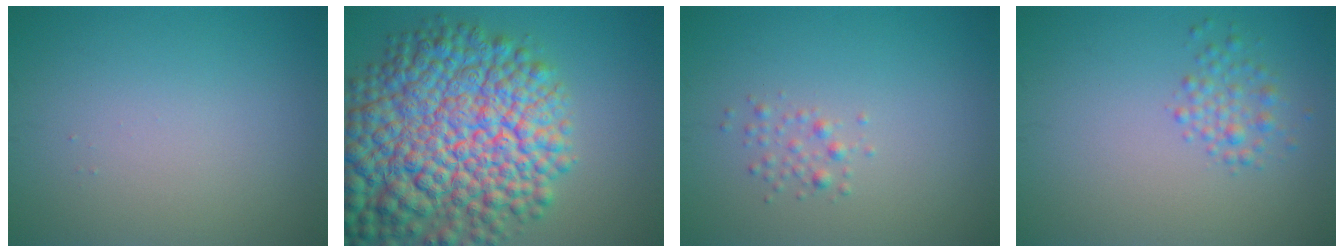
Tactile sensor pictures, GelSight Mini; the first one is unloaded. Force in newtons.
{"total": 15.2, "press": 15.2, "slide": 0.5}
{"total": 1.2, "press": 1.2, "slide": 0.0}
{"total": 1.9, "press": 1.9, "slide": 0.1}